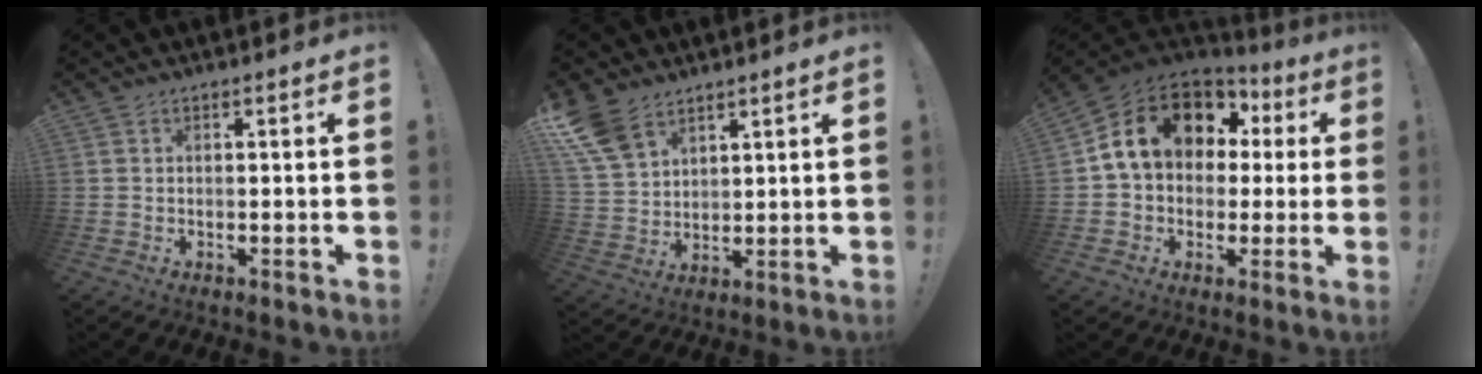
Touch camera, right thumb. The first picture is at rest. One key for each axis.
{"total": 10.8, "fx": 7.5, "fy": 6.0, "fz": 5.0, "tx": -0.112, "ty": -0.038, "tz": 0.152}
{"total": 16.4, "fx": 5.7, "fy": 12.0, "fz": 9.7, "tx": -0.162, "ty": -0.009, "tz": 0.114}